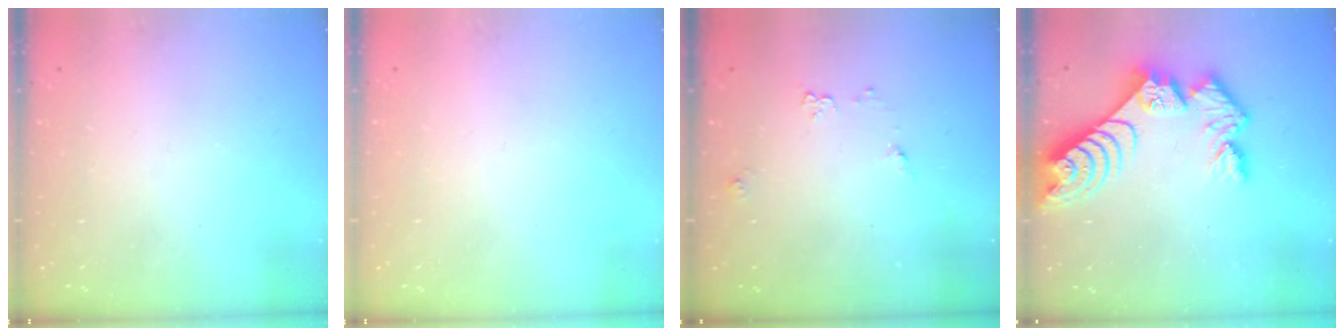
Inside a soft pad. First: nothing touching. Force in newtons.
{"total": 0.6, "press": 0.3, "slide": 0.5}
{"total": 4.8, "press": 4.7, "slide": 0.6}
{"total": 12.2, "press": 12.1, "slide": 0.9}